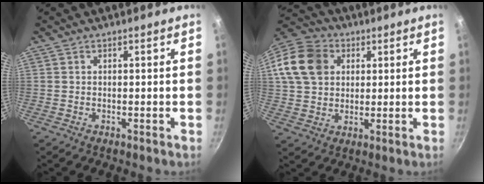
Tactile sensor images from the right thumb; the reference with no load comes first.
{"total": 15.4, "force": [4.1, 12.2, 8.4], "torque": [-0.156, 0.022, 0.065]}